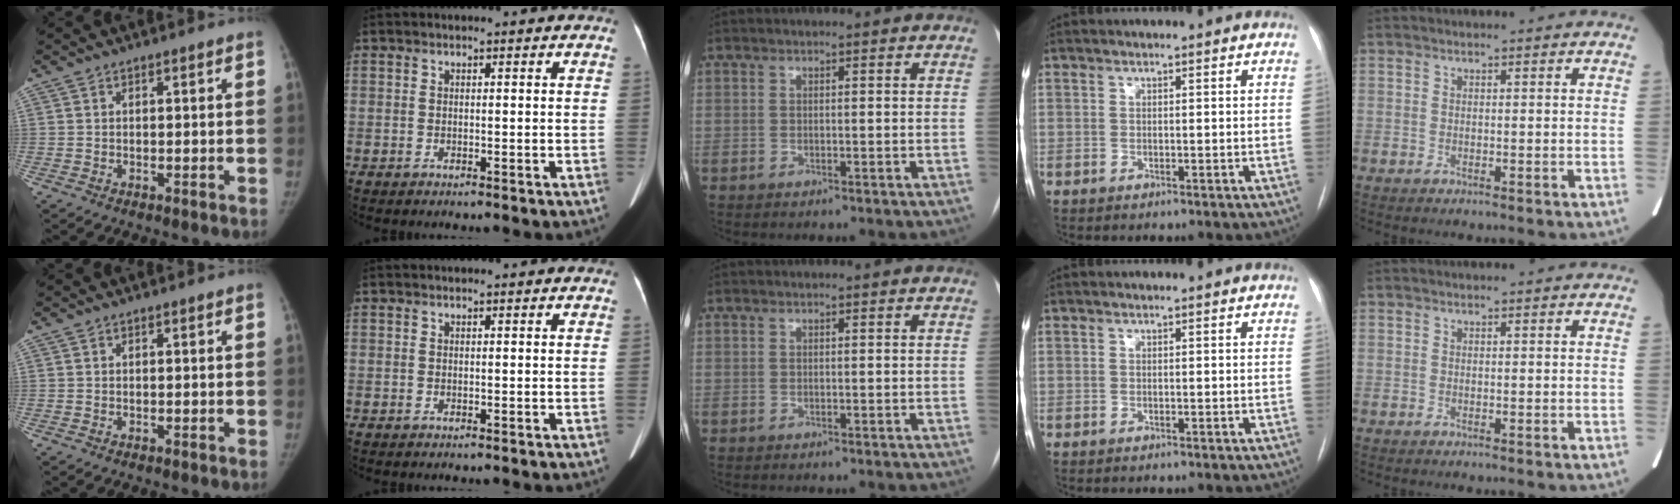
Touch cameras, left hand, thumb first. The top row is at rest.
{}